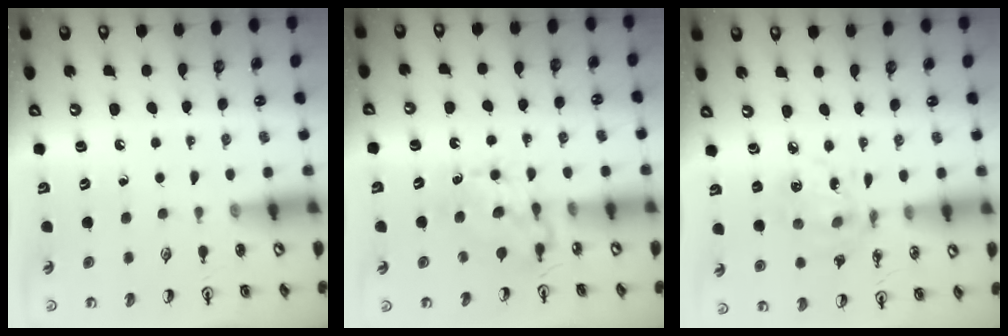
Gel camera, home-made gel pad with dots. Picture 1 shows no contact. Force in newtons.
{"total": 7.1, "press": 7.0, "slide": 0.6}
{"total": 6.8, "press": 6.8, "slide": 0.5}